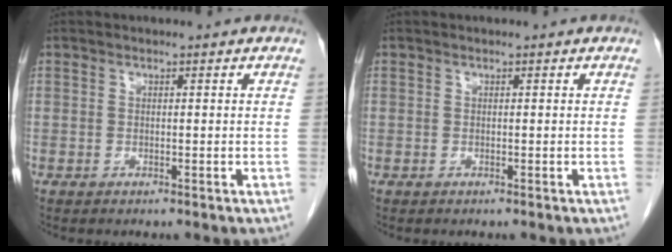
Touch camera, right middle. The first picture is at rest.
{"total": 0.0}